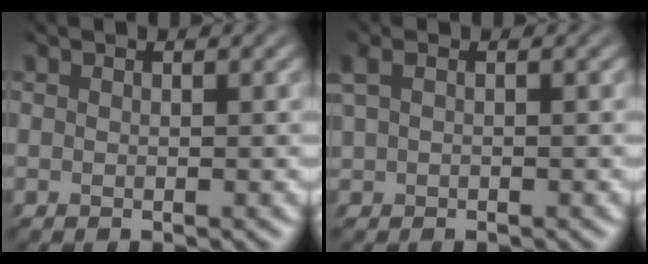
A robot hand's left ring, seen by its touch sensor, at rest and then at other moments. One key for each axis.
{"total": 1.2, "fx": 0.5, "fy": 0.5, "fz": 1.0, "tx": -0.029, "ty": 0.004, "tz": 0.021}